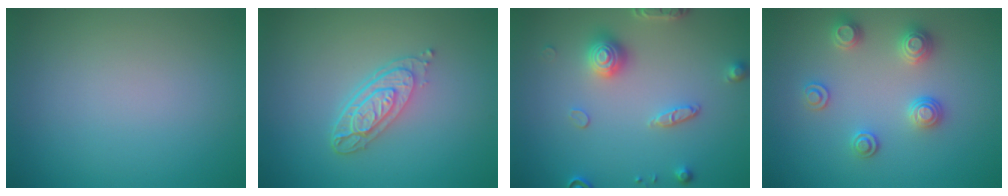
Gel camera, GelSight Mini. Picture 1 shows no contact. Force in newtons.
{"total": 3.8, "press": 2.8, "slide": 2.6}
{"total": 3.6, "press": 3.3, "slide": 1.4}
{"total": 2.9, "press": 2.9, "slide": 0.2}